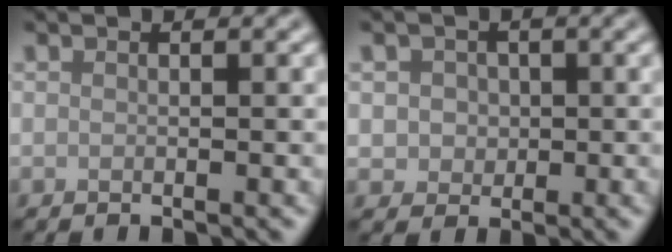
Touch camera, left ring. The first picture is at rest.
{"total": 2.5, "force": [0.3, 2.3, 1.0], "torque": [-0.008, 0.003, 0.001]}